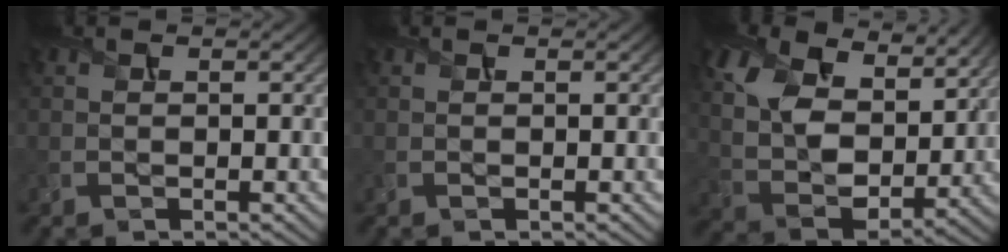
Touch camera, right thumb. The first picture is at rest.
{"total": 0.0}
{"total": 13.8, "force": [7.2, 8.0, 8.7], "torque": [-0.221, 0.003, 0.120]}